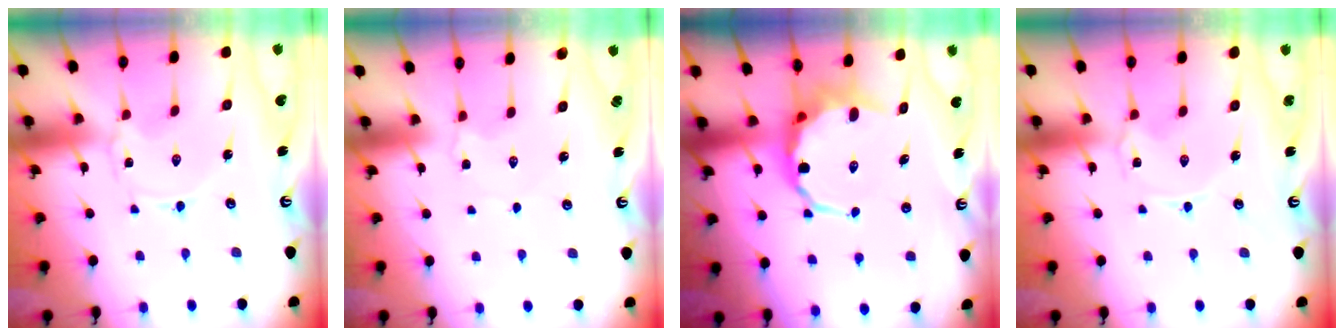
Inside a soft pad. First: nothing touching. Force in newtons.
{"total": 2.1, "press": 2.1, "slide": 0.2}
{"total": 7.5, "press": 7.3, "slide": 2.0}
{"total": 0.0}